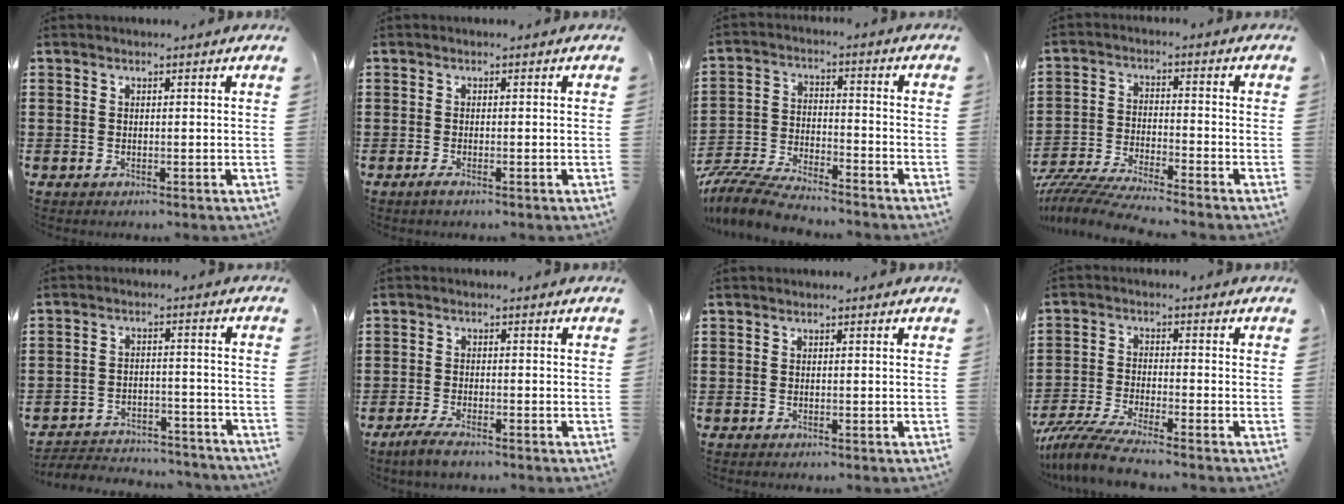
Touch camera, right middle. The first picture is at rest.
{"total": 0.8, "force": [-0.5, 0.1, 0.6], "torque": [-0.014, -0.004, -0.008]}
{"total": 7.8, "force": [-7.5, 0.9, 2.0], "torque": [-0.049, 0.007, -0.148]}
{"total": 6.1, "force": [-6.0, -0.2, 1.4], "torque": [-0.042, -0.012, -0.121]}
{"total": 4.3, "force": [-4.2, 0.7, 0.5], "torque": [-0.019, 0.004, -0.089]}
{"total": 2.9, "force": [-2.3, 0.4, 1.7], "torque": [-0.044, -0.003, -0.047]}
{"total": 0.0}
{"total": 6.4, "force": [-5.8, 0.0, 2.7], "torque": [-0.075, -0.018, -0.117]}